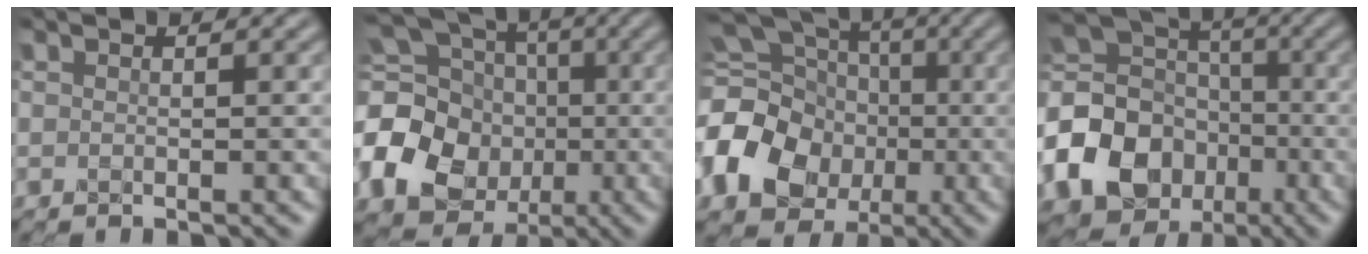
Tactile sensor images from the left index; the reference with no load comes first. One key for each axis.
{"total": 17.4, "fx": -2.3, "fy": 15.3, "fz": 7.9, "tx": -0.210, "ty": 0.003, "tz": -0.072}
{"total": 16.5, "fx": -3.7, "fy": 14.1, "fz": 7.7, "tx": -0.183, "ty": -0.002, "tz": -0.093}
{"total": 19.2, "fx": -6.7, "fy": 16.2, "fz": 7.8, "tx": -0.197, "ty": -0.023, "tz": -0.142}